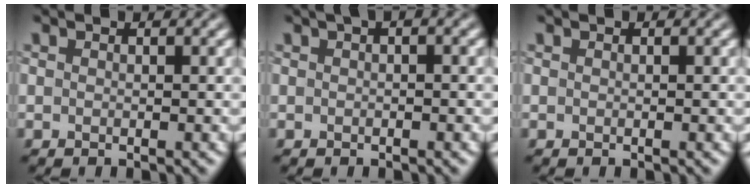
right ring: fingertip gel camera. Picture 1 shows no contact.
{"total": 1.2, "force": [0.5, 0.5, 1.0], "torque": [-0.017, 0.009, 0.004]}
{"total": 0.0}